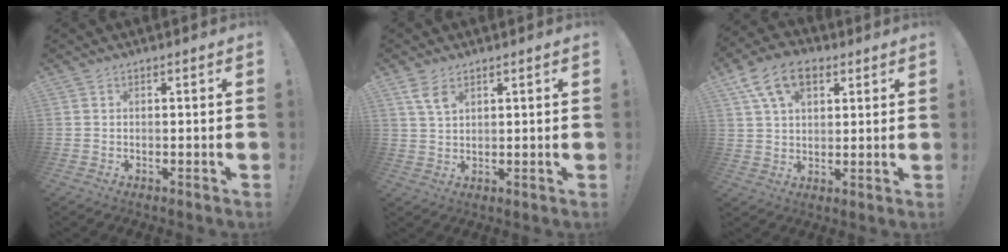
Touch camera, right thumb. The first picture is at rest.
{"total": 5.0, "force": [2.9, 2.3, 3.3], "torque": [-0.054, -0.012, 0.053]}
{"total": 11.5, "force": [5.4, 7.0, 7.4], "torque": [-0.128, 0.000, 0.103]}